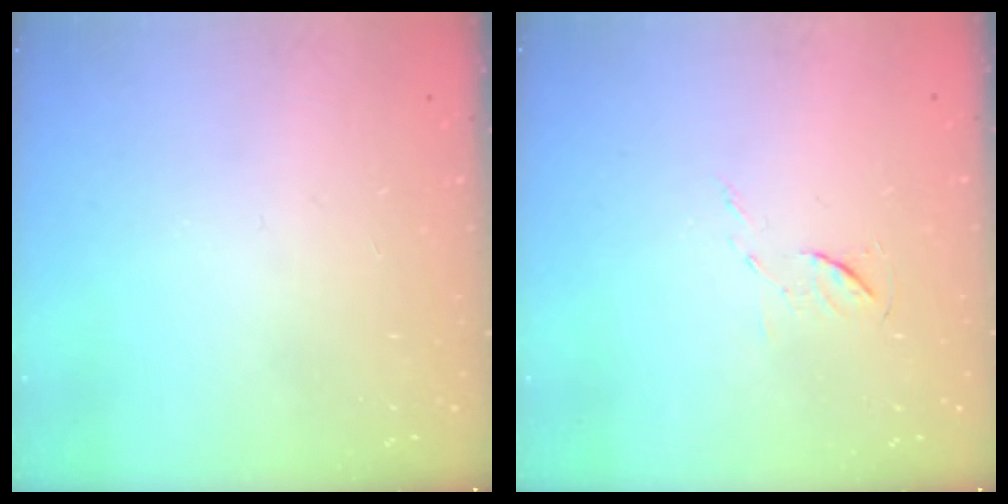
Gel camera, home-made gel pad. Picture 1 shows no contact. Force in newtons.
{"total": 5.3, "press": 5.3, "slide": 0.5}